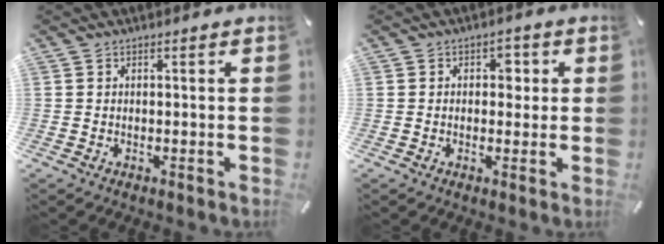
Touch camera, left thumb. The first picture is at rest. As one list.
[{"total": 3.3, "force": [0.4, 2.5, 2.2], "torque": [-0.013, -0.003, -0.005]}]